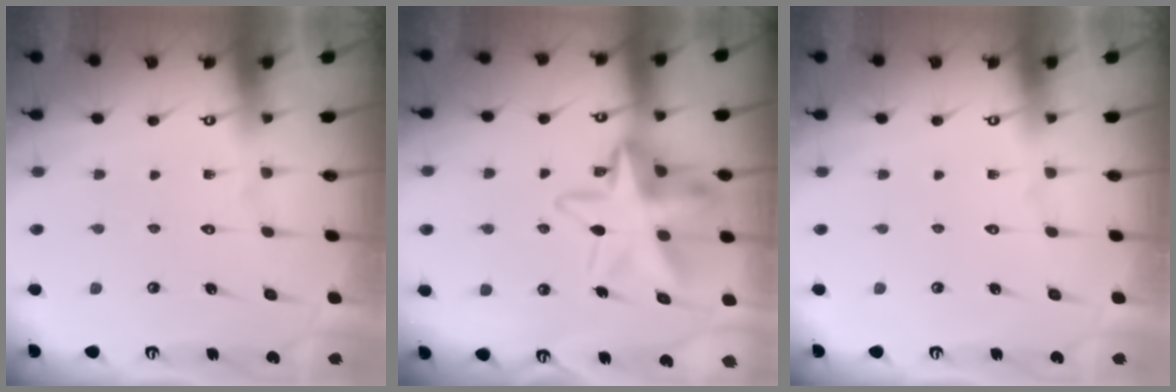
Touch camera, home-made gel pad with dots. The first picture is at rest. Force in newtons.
{"total": 15.6, "press": 15.4, "slide": 2.6}
{"total": 0.0}